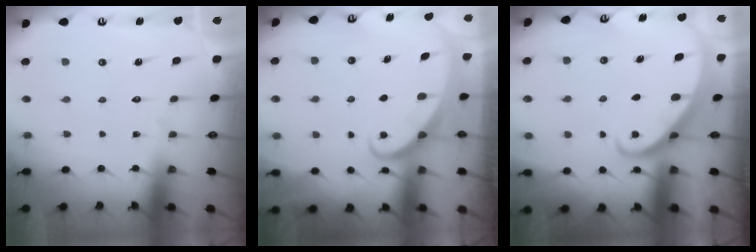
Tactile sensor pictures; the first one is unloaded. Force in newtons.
{"total": 2.0, "press": 2.0, "slide": 0.2}
{"total": 2.7, "press": 2.7, "slide": 0.3}